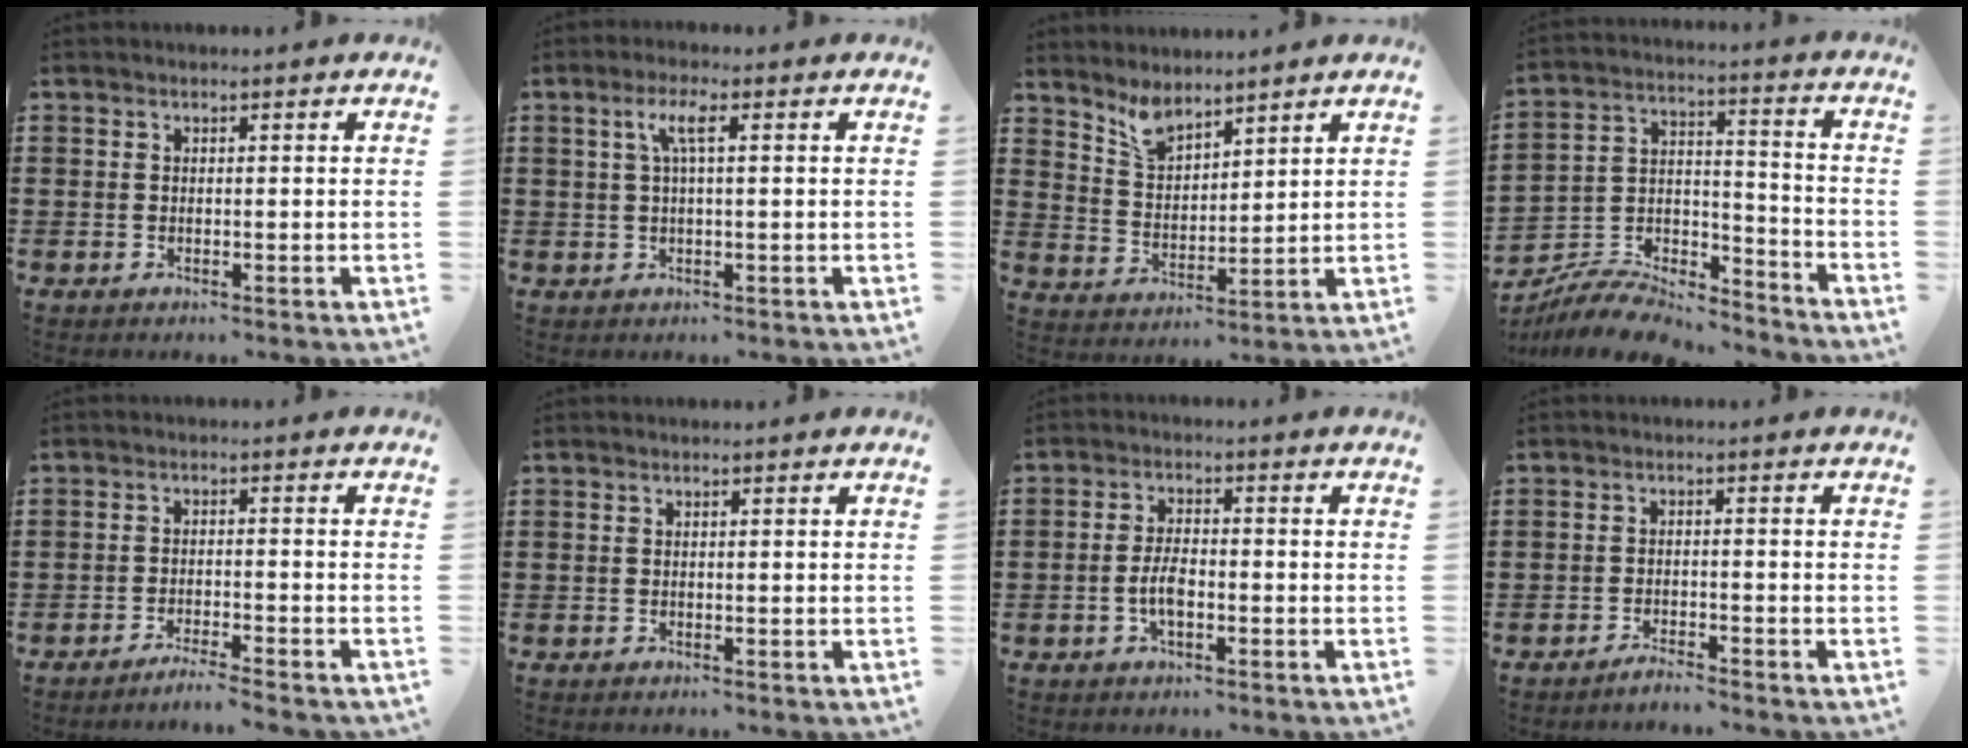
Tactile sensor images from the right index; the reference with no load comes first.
{"total": 3.5, "force": [0.7, 0.4, 3.4], "torque": [-0.067, 0.004, 0.009]}
{"total": 4.9, "force": [4.3, 1.8, 1.6], "torque": [-0.046, -0.009, 0.080]}
{"total": 8.2, "force": [-7.9, 1.6, 1.5], "torque": [-0.029, 0.014, -0.156]}
{"total": 2.5, "force": [-2.4, -0.4, 0.7], "torque": [-0.013, 0.001, -0.048]}
{"total": 0.0}
{"total": 4.0, "force": [-1.1, 1.8, 3.4], "torque": [-0.077, 0.001, -0.024]}
{"total": 1.9, "force": [-1.9, 0.0, 0.5], "torque": [-0.012, 0.001, -0.035]}